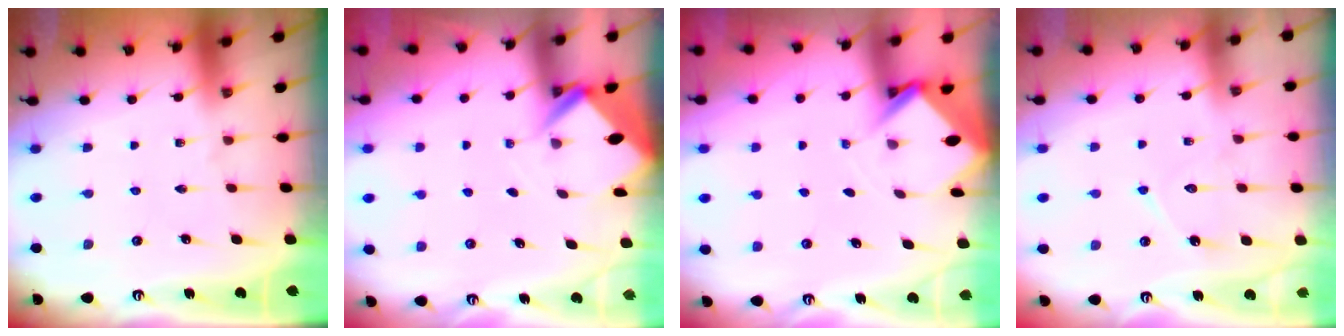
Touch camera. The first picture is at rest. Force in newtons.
{"total": 2.7, "press": 2.7, "slide": 0.1}
{"total": 2.9, "press": 2.9, "slide": 0.2}
{"total": 8.1, "press": 8.1, "slide": 0.7}